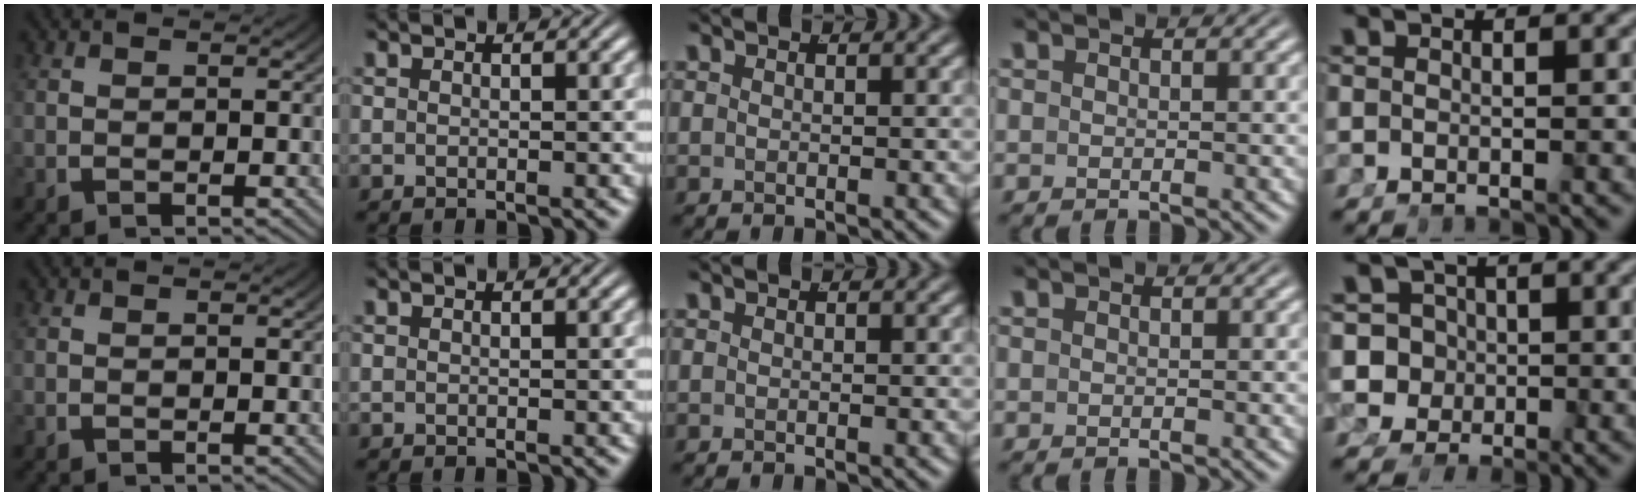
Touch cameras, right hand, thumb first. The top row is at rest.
{"little": {"total": 9.7, "force": [-1.5, 9.2, 2.8], "torque": [-0.099, -0.051, -0.017]}}